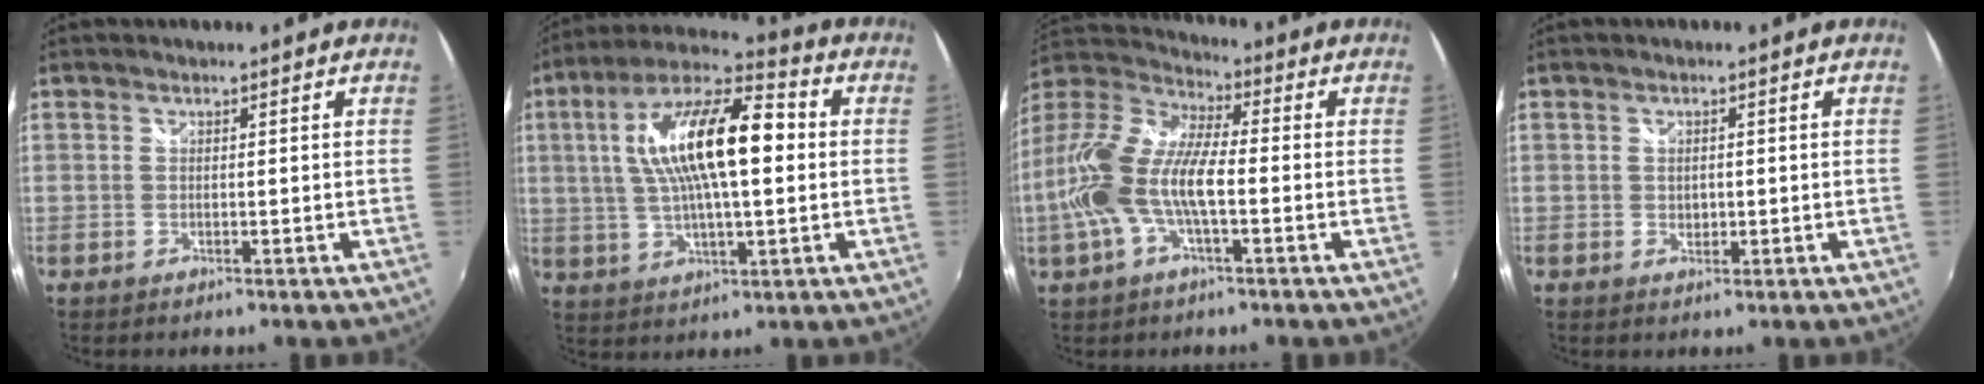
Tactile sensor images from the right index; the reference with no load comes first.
{"total": 18.8, "force": [2.5, 6.2, 17.5], "torque": [-0.321, 0.023, 0.035]}
{"total": 15.7, "force": [-2.9, 5.8, 14.4], "torque": [-0.292, 0.001, -0.062]}
{"total": 1.7, "force": [0.0, 1.3, 1.0], "torque": [-0.016, 0.000, 0.000]}